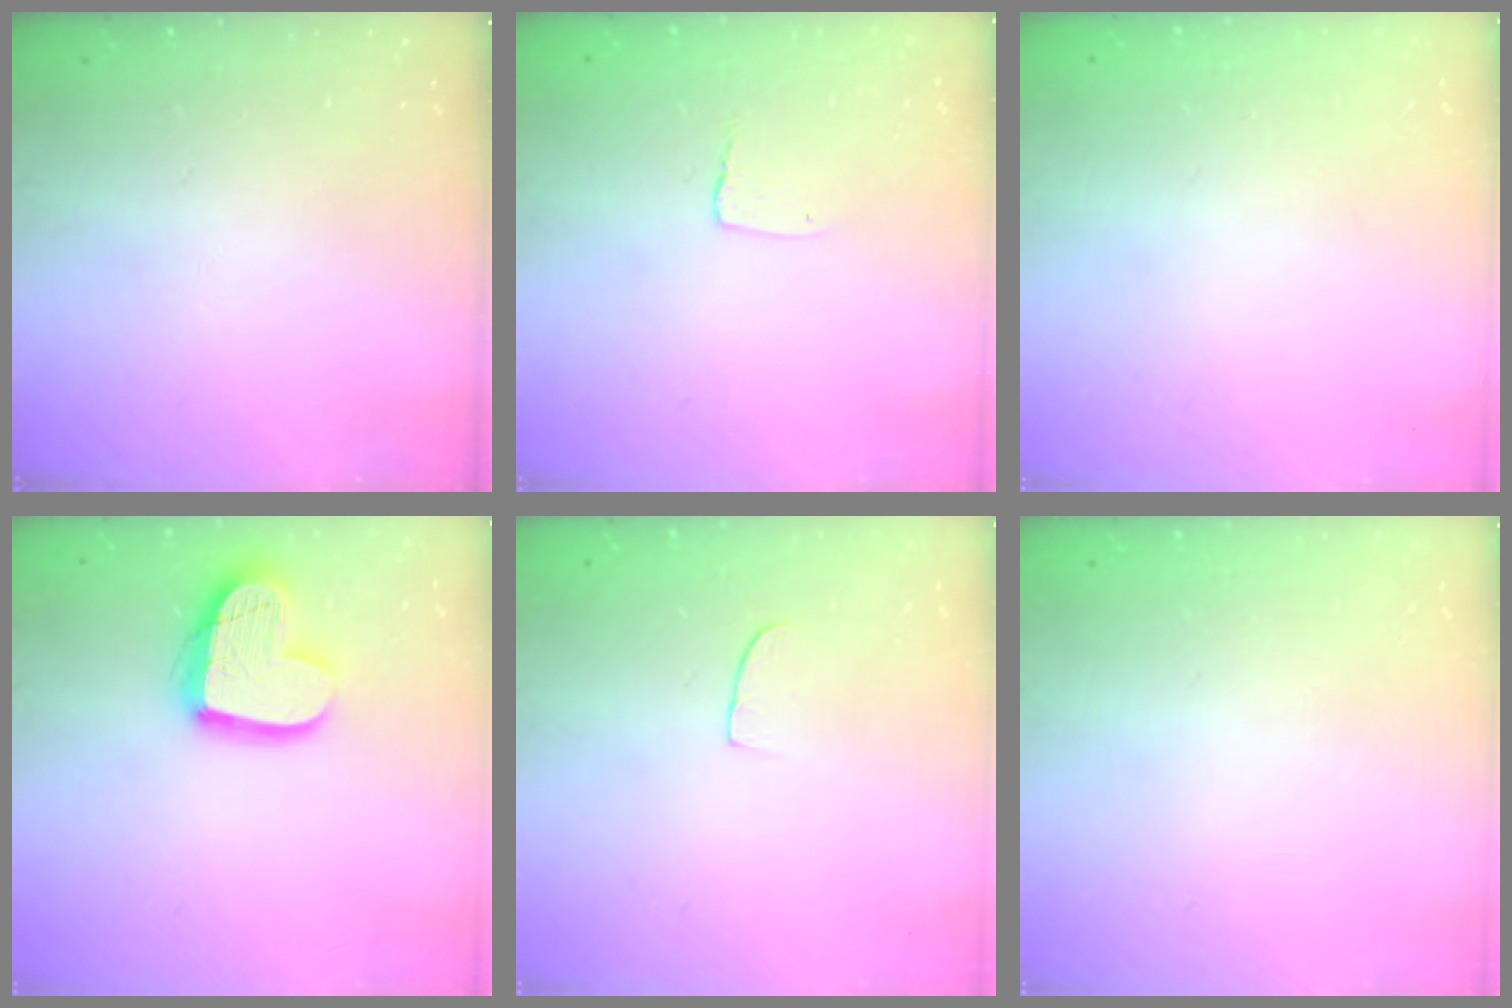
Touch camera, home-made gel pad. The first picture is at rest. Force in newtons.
{"total": 2.9, "press": 2.9, "slide": 0.2}
{"total": 0.0}
{"total": 15.9, "press": 15.9, "slide": 1.2}
{"total": 5.2, "press": 5.2, "slide": 0.3}
{"total": 0.0}